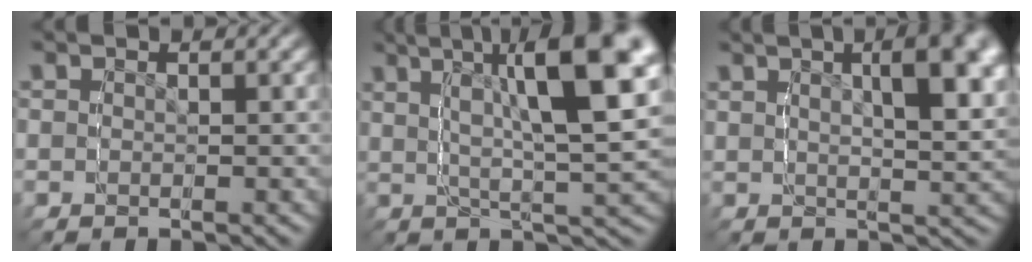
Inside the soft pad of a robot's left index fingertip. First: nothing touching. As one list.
[{"total": 7.3, "force": [4.1, -0.6, 6.0], "torque": [-0.093, 0.050, 0.051]}, {"total": 2.6, "force": [1.9, -1.1, 1.3], "torque": [-0.012, 0.034, 0.026]}]